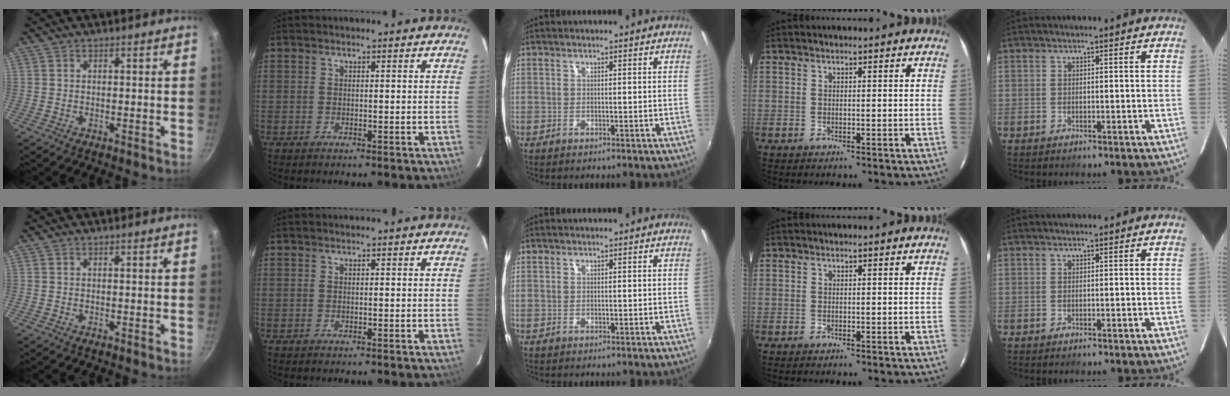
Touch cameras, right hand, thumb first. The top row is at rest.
{}